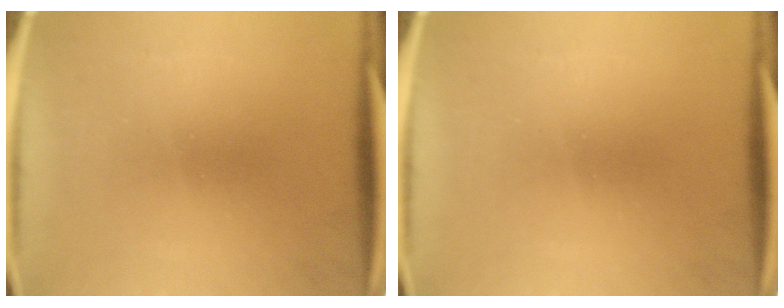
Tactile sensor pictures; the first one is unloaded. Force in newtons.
{"total": 0.0}